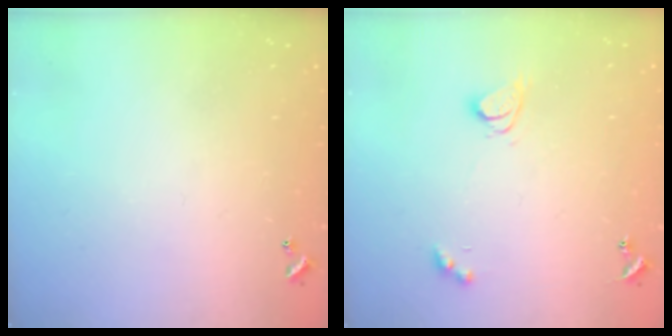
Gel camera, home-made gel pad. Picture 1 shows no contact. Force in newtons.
{"total": 3.6, "press": 3.6, "slide": 0.4}